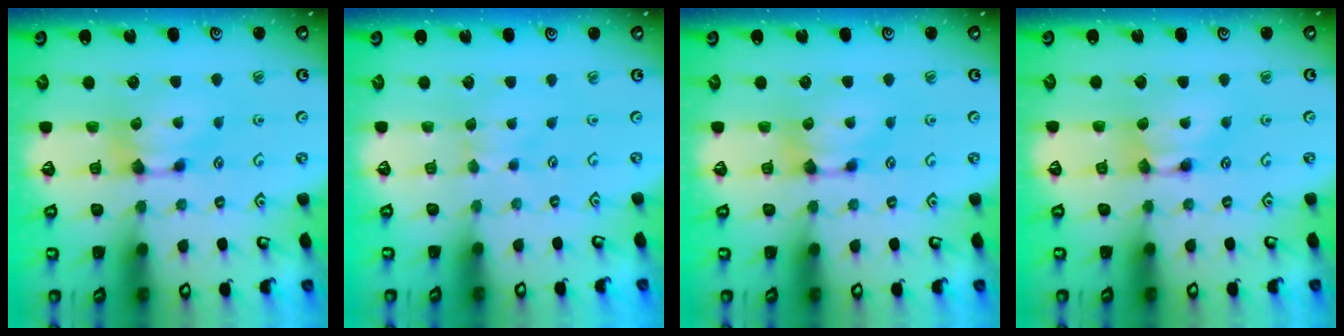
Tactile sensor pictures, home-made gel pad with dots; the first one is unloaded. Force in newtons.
{"total": 2.4, "press": 2.3, "slide": 0.4}
{"total": 0.0}
{"total": 1.8, "press": 1.7, "slide": 0.1}